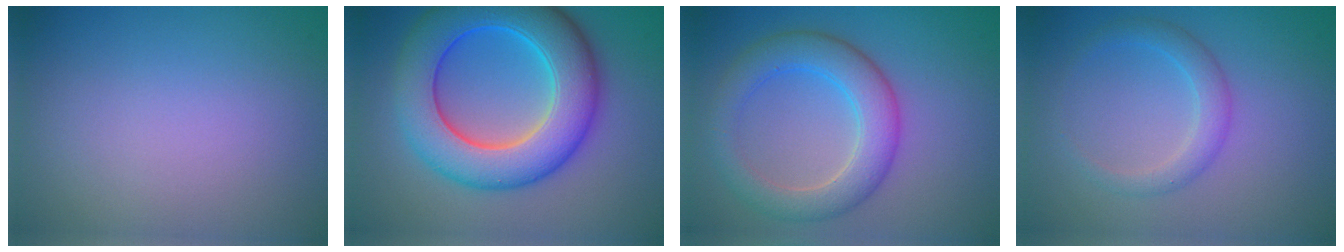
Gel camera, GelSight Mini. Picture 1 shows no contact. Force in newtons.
{"total": 10.6, "press": 10.5, "slide": 0.3}
{"total": 5.4, "press": 5.4, "slide": 0.3}
{"total": 2.3, "press": 2.3, "slide": 0.1}